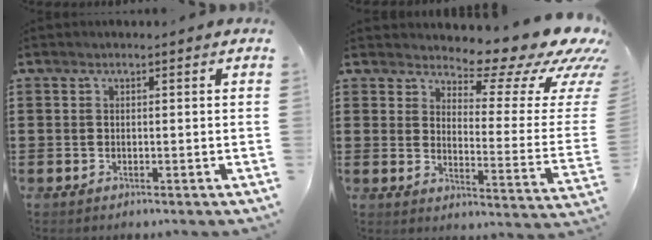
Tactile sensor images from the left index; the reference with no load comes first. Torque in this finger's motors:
{"motor_torque": [1.14, -1.00, 0.23, 0.05]}